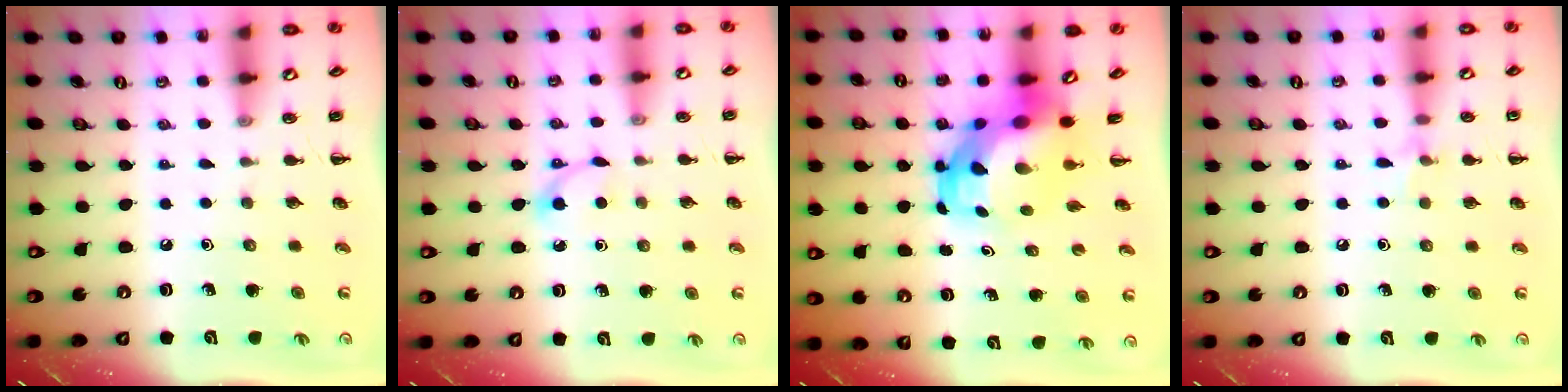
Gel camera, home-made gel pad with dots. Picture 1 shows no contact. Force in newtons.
{"total": 3.4, "press": 3.3, "slide": 1.0}
{"total": 6.8, "press": 6.5, "slide": 1.9}
{"total": 5.8, "press": 5.5, "slide": 1.9}